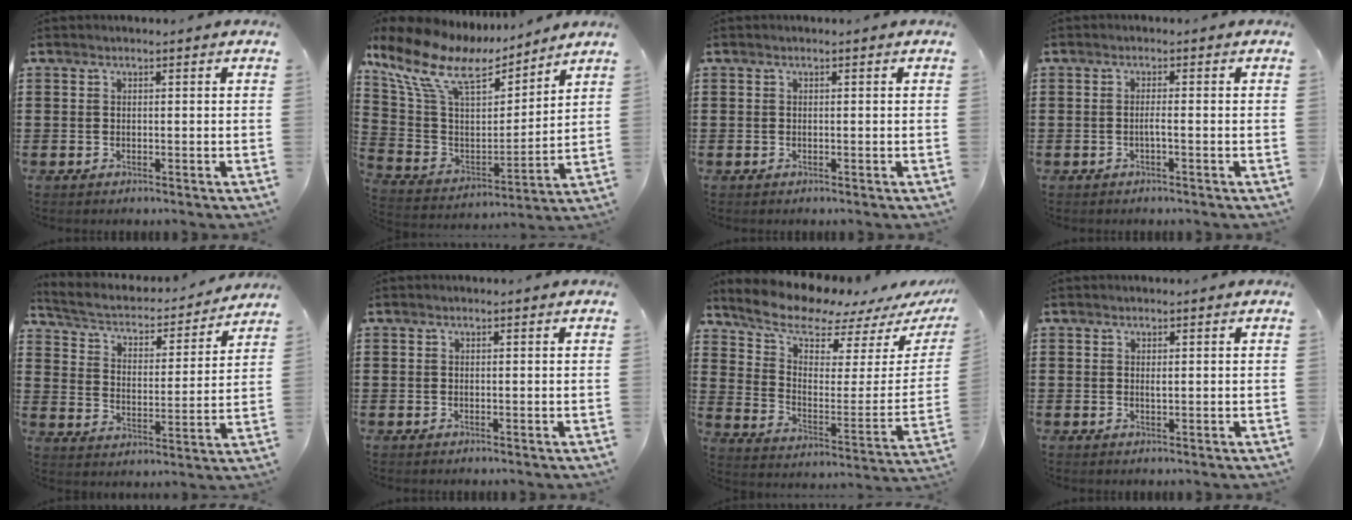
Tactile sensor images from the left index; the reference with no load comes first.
{"total": 12.1, "force": [8.5, 4.7, 7.1], "torque": [-0.171, -0.040, 0.148]}
{"total": 0.0}
{"total": 1.3, "force": [-0.5, -0.1, 1.2], "torque": [-0.022, -0.003, -0.010]}
{"total": 3.2, "force": [2.8, 1.0, 1.1], "torque": [-0.041, -0.025, 0.038]}
{"total": 0.0}
{"total": 9.0, "force": [8.0, 2.4, 3.3], "torque": [-0.101, -0.058, 0.141]}
{"total": 0.7, "force": [0.2, 0.2, 0.7], "torque": [-0.015, -0.002, 0.005]}